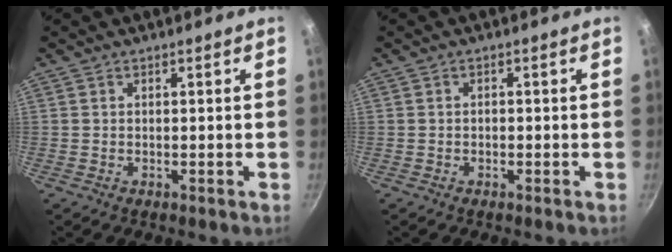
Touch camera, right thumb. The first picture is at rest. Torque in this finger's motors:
{"motor_torque": [0.01, -0.08, -0.37, 0.12, 0.00]}